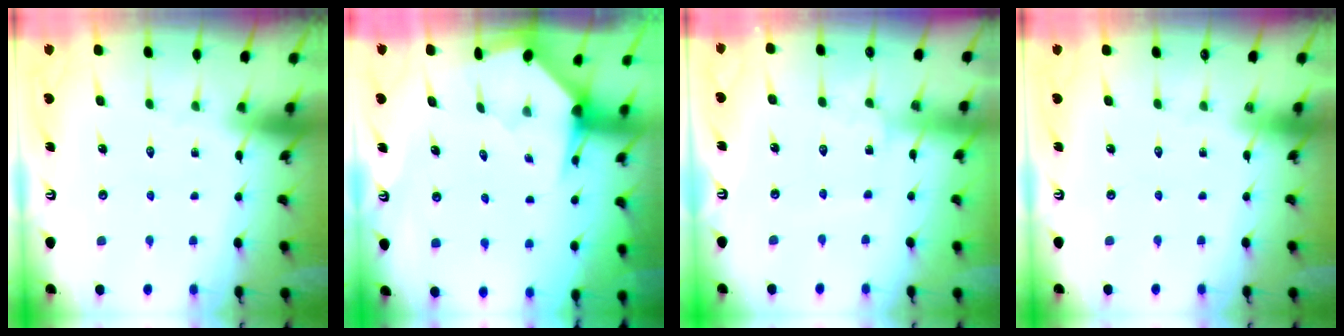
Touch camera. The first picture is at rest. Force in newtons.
{"total": 3.2, "press": 3.1, "slide": 0.3}
{"total": 2.0, "press": 2.0, "slide": 0.2}
{"total": 0.0}